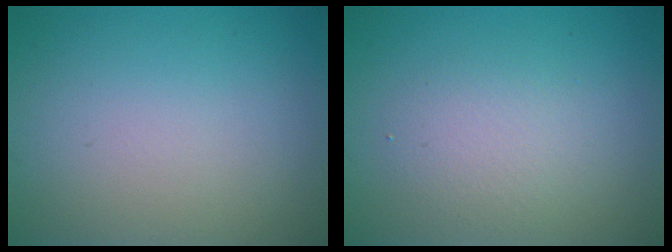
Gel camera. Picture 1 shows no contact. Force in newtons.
{"total": 2.3, "press": 2.3, "slide": 0.0}